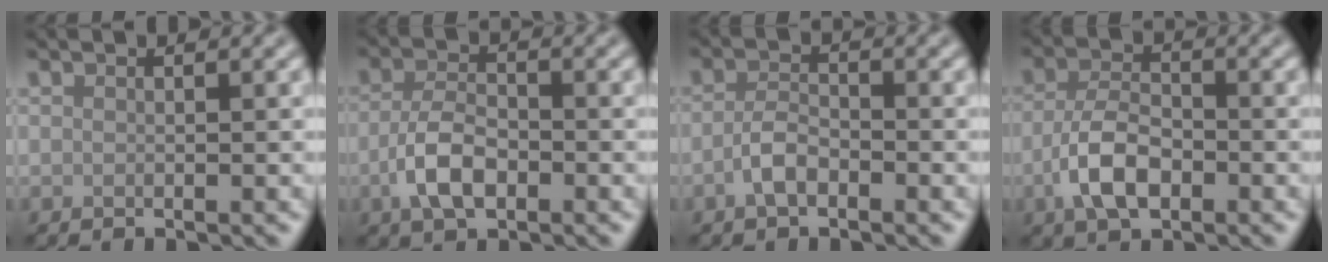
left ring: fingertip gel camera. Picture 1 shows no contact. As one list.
[{"total": 4.3, "force": [-1.7, 2.3, 3.3], "torque": [-0.065, 0.001, -0.037]}, {"total": 2.4, "force": [-1.2, 1.1, 1.7], "torque": [-0.036, 0.005, -0.029]}, {"total": 4.9, "force": [-2.0, 2.5, 3.7], "torque": [-0.074, 0.002, -0.043]}]